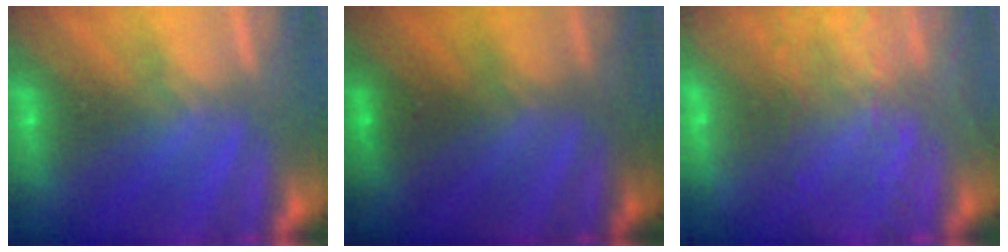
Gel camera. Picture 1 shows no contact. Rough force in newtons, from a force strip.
{"total": 1.8}
{"total": 5.7}